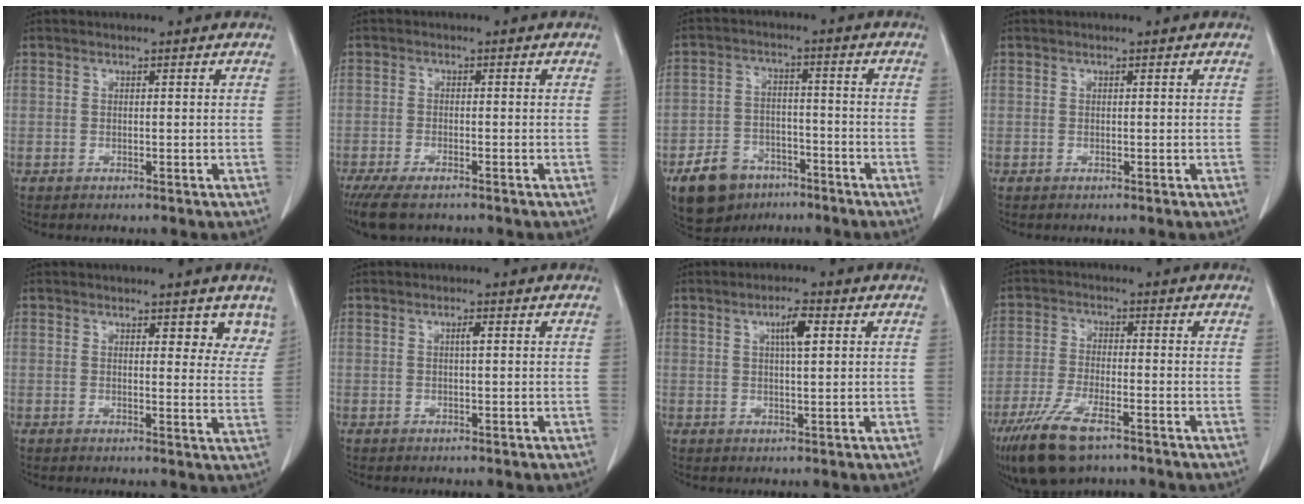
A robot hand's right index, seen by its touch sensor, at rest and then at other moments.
{"total": 6.5, "force": [-5.0, 2.0, 3.7], "torque": [-0.060, -0.013, -0.081]}
{"total": 8.9, "force": [-5.7, 5.9, 3.3], "torque": [-0.068, 0.011, -0.090]}
{"total": 0.0}
{"total": 6.1, "force": [4.8, 2.2, 3.0], "torque": [-0.009, -0.013, 0.048]}
{"total": 1.1, "force": [0.4, 0.2, 1.0], "torque": [-0.016, 0.002, 0.006]}
{"total": 4.1, "force": [1.6, 0.7, 3.7], "torque": [-0.062, 0.001, 0.027]}
{"total": 10.1, "force": [-6.6, 2.9, 7.1], "torque": [-0.140, -0.021, -0.117]}